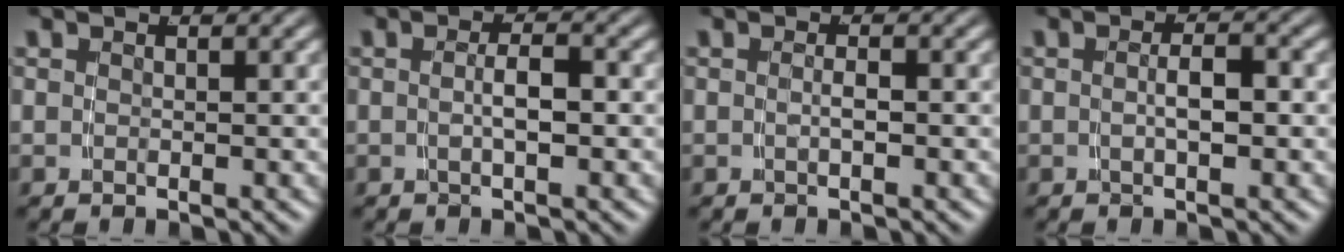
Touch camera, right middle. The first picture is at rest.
{"total": 2.0, "force": [-0.6, 0.0, 1.9], "torque": [-0.028, 0.001, -0.007]}
{"total": 1.0, "force": [-0.5, -0.4, 0.8], "torque": [-0.013, -0.001, -0.006]}
{"total": 1.9, "force": [-0.6, 0.1, 1.8], "torque": [-0.026, 0.002, -0.007]}